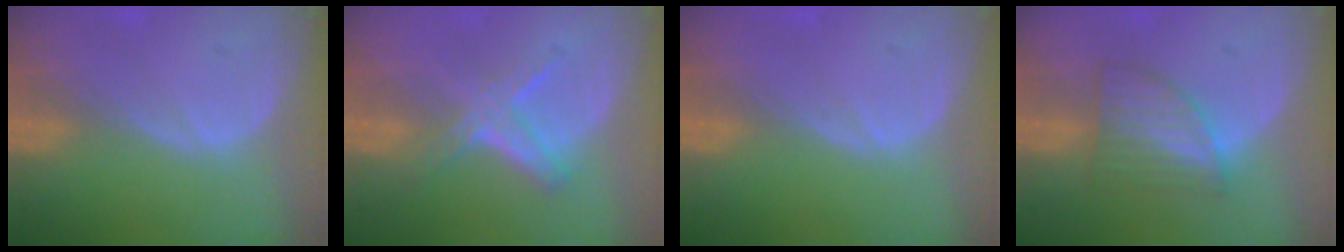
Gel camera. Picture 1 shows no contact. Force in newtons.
{"total": 5.2, "press": 5.1, "slide": 0.9}
{"total": 0.0}
{"total": 5.9, "press": 5.9, "slide": 0.4}